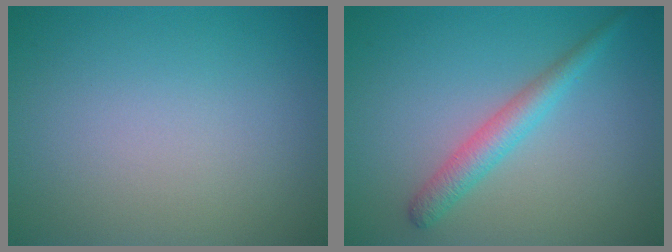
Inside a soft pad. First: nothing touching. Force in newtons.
{"total": 2.7, "press": 2.7, "slide": 0.1}